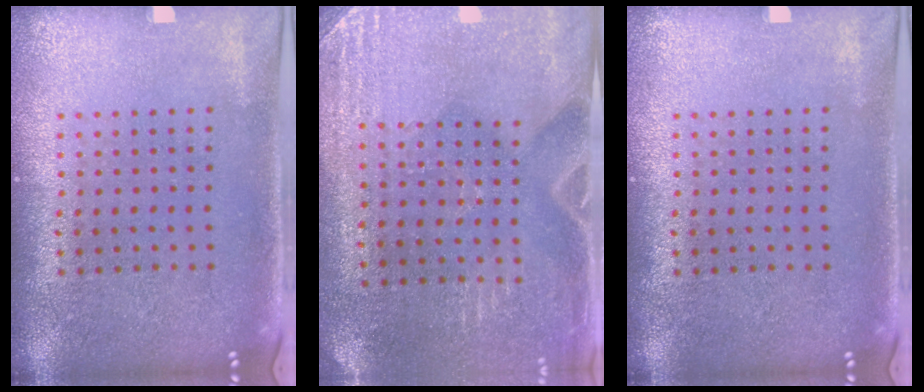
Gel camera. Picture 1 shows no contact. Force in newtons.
{"total": 2.9, "press": 2.6, "slide": 1.1}
{"total": 0.0}